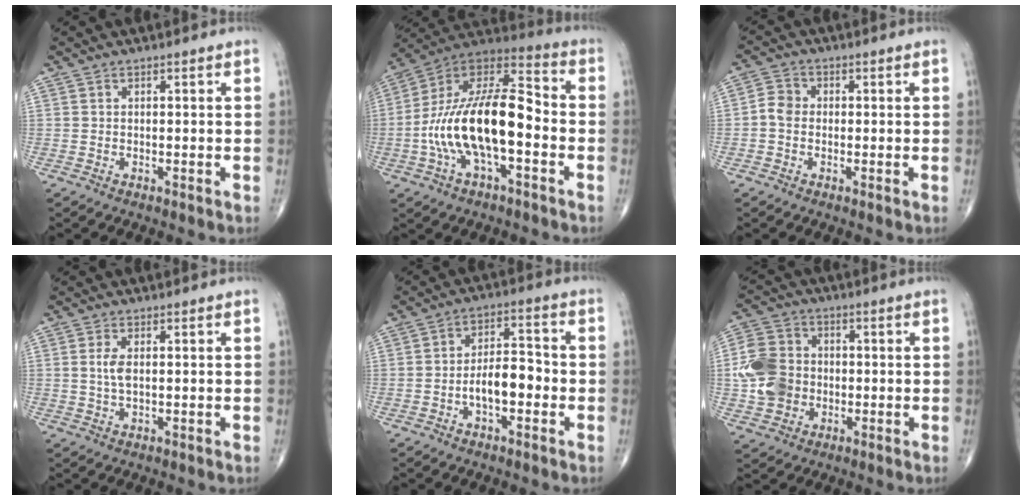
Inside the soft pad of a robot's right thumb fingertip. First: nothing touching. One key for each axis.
{"total": 20.7, "fx": -4.0, "fy": 8.9, "fz": 18.3, "tx": -0.334, "ty": 0.047, "tz": -0.073}
{"total": 3.4, "fx": -0.6, "fy": 2.8, "fz": 1.8, "tx": -0.025, "ty": 0.011, "tz": -0.018}
{"total": 2.8, "fx": 0.4, "fy": 1.2, "fz": 2.6, "tx": -0.060, "ty": -0.002, "tz": 0.010}
{"total": 7.7, "fx": -2.3, "fy": 3.7, "fz": 6.4, "tx": -0.097, "ty": 0.031, "tz": -0.043}
{"total": 10.5, "fx": -1.1, "fy": 8.8, "fz": 5.7, "tx": -0.098, "ty": 0.015, "tz": -0.024}